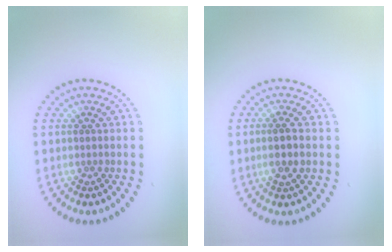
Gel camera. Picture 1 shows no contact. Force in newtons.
{"total": 2.4, "press": 2.2, "slide": 1.0}